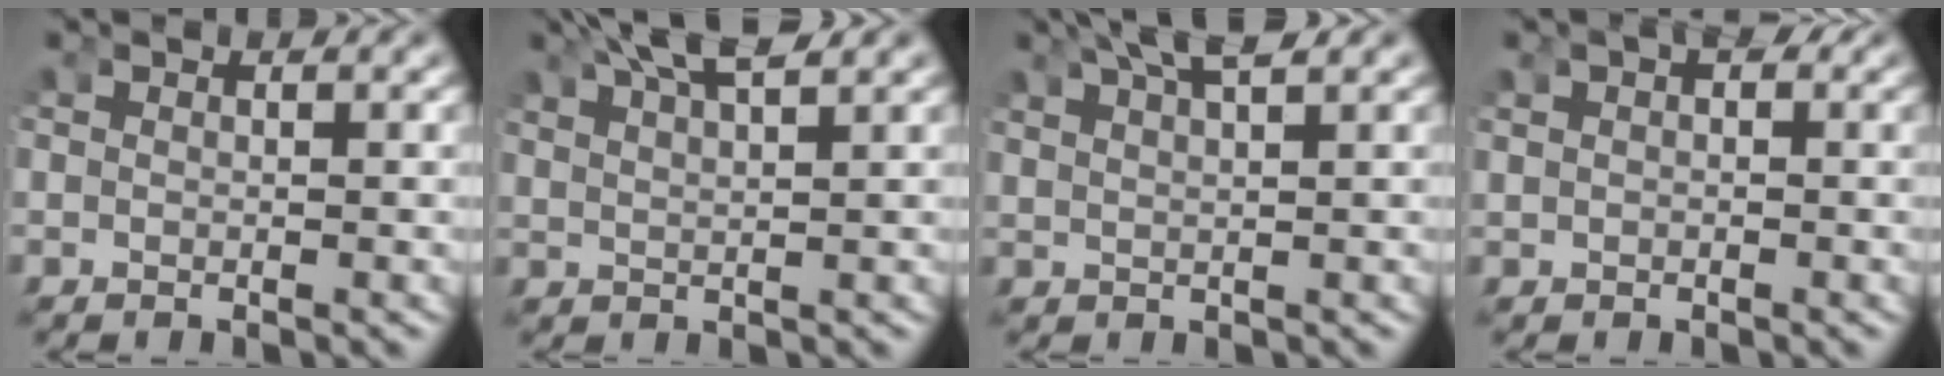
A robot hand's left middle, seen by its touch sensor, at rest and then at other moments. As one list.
[{"total": 5.1, "force": [4.1, 1.3, 2.6], "torque": [-0.057, 0.008, 0.072]}, {"total": 4.6, "force": [3.6, 1.2, 2.6], "torque": [-0.049, 0.010, 0.062]}, {"total": 1.5, "force": [0.5, 1.1, 1.0], "torque": [-0.017, 0.001, 0.007]}]